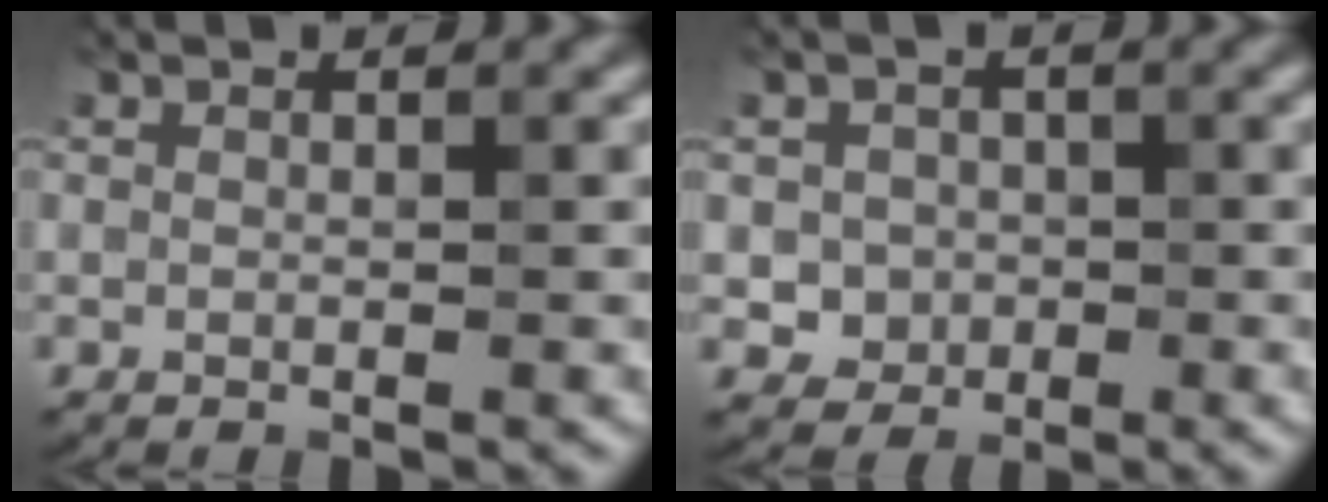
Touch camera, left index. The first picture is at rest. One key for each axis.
{"total": 2.4, "fx": -0.3, "fy": 2.3, "fz": 0.7, "tx": 0.003, "ty": -0.004, "tz": -0.008}